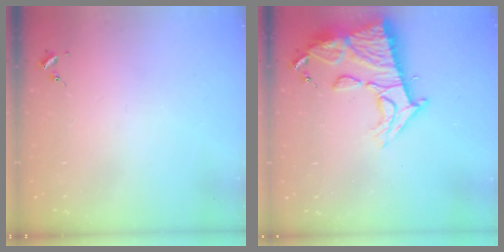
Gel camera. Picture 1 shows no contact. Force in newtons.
{"total": 15.6, "press": 15.6, "slide": 1.3}